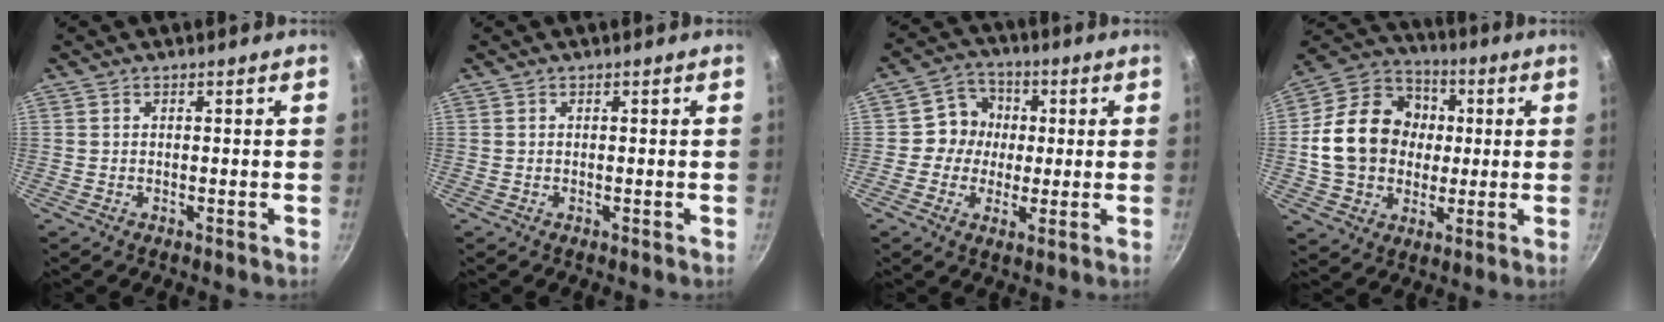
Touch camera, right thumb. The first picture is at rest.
{"total": 0.0}
{"total": 7.8, "force": [0.9, 7.2, 2.9], "torque": [-0.011, 0.001, -0.006]}
{"total": 18.7, "force": [0.9, 15.3, 10.6], "torque": [-0.157, 0.027, 0.012]}